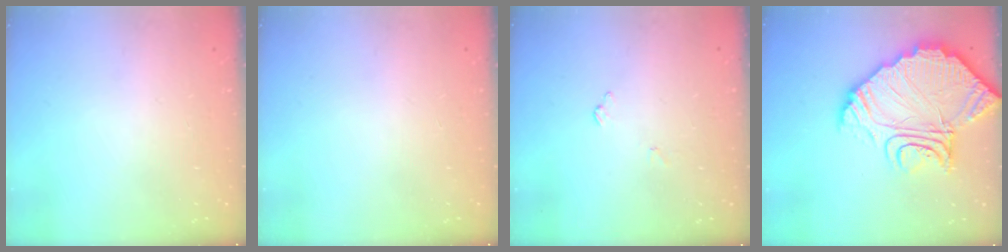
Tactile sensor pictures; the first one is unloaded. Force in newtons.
{"total": 0.0}
{"total": 5.5, "press": 5.5, "slide": 0.5}
{"total": 21.3, "press": 21.2, "slide": 2.0}